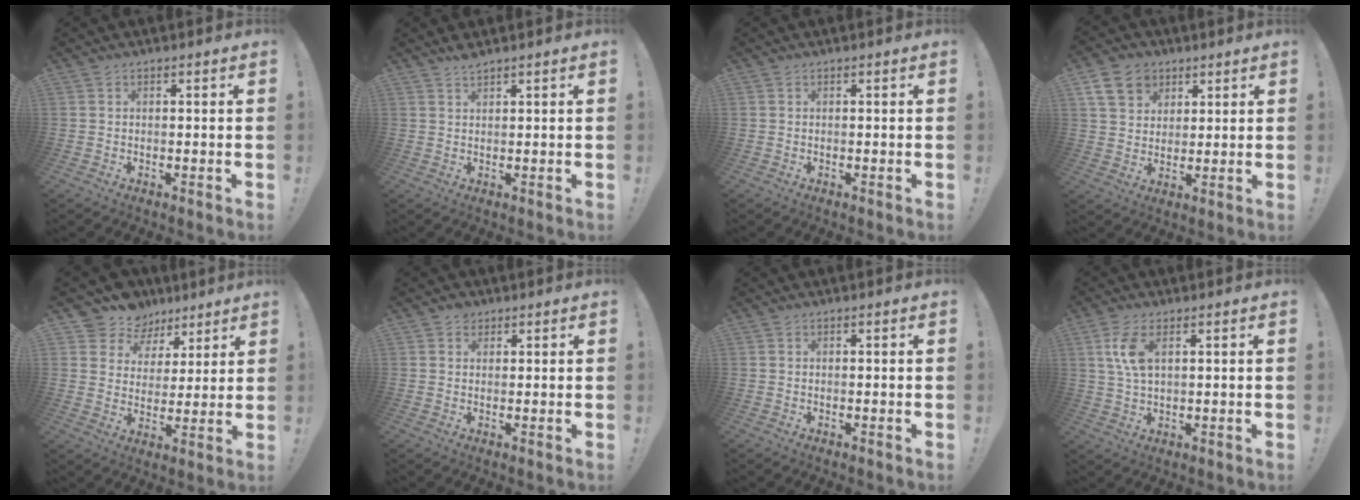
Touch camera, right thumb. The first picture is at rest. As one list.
[{"total": 1.9, "force": [1.8, 0.3, 0.6], "torque": [-0.008, -0.010, 0.032]}, {"total": 0.0}, {"total": 10.9, "force": [5.4, 8.4, 4.4], "torque": [-0.063, -0.025, 0.108]}, {"total": 9.7, "force": [6.7, 7.0, 1.0], "torque": [-0.023, -0.051, 0.133]}, {"total": 2.5, "force": [1.4, 1.9, 0.6], "torque": [-0.001, -0.004, 0.024]}, {"total": 0.0}, {"total": 7.0, "force": [2.3, 2.9, 5.9], "torque": [-0.117, -0.005, 0.037]}]